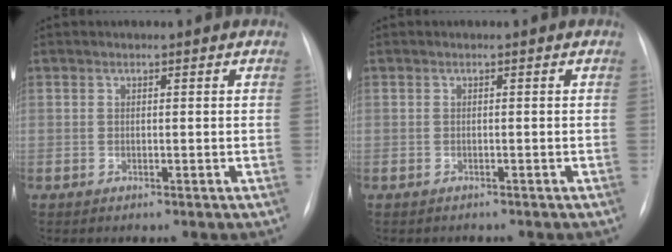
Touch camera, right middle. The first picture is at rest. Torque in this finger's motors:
{"motor_torque": [0.21, -0.16, -0.02, -0.01]}